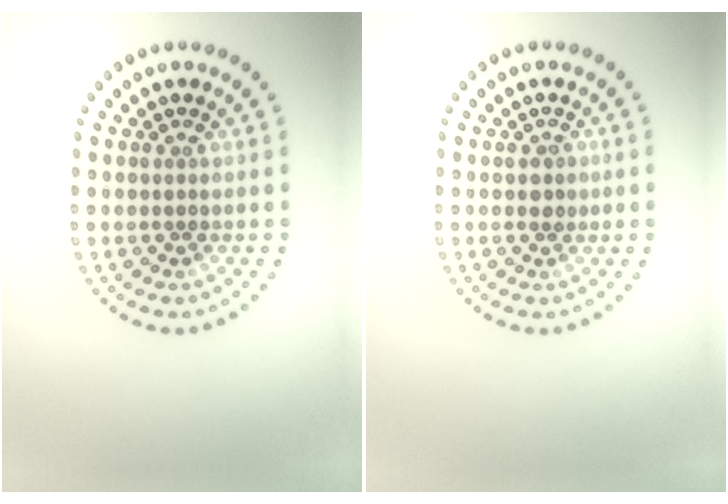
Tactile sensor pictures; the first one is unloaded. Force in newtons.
{"total": 1.2, "press": 1.1, "slide": 0.4}